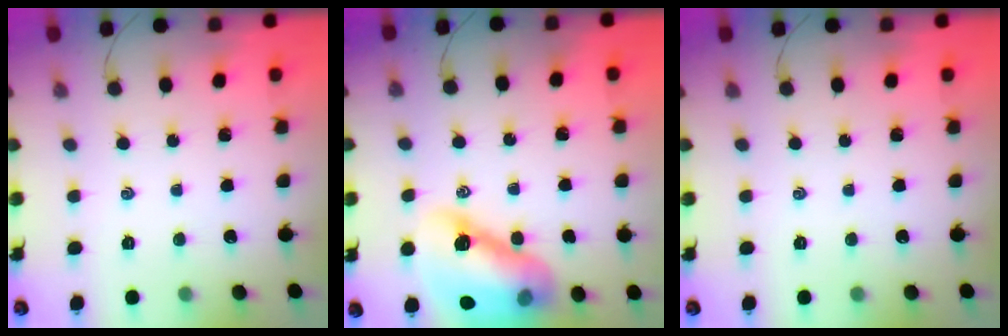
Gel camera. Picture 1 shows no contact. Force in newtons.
{"total": 16.2, "press": 15.6, "slide": 4.6}
{"total": 0.0}